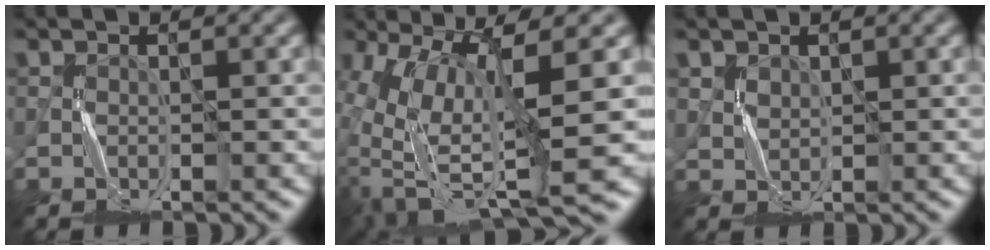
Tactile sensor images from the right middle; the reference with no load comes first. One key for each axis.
{"total": 10.9, "fx": -2.4, "fy": 3.3, "fz": 10.1, "tx": -0.203, "ty": -0.010, "tz": -0.032}
{"total": 1.4, "fx": 0.9, "fy": 1.0, "fz": 0.1, "tx": -0.008, "ty": 0.000, "tz": 0.024}